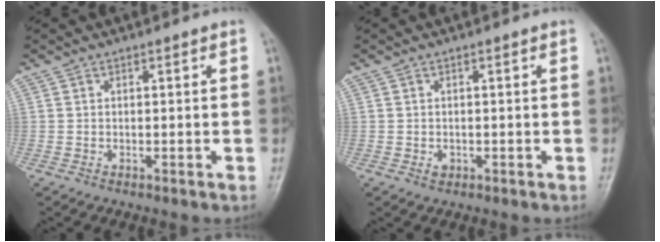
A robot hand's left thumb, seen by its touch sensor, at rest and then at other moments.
{"total": 1.0, "force": [-0.2, 0.8, 0.6], "torque": [-0.005, 0.000, 0.000]}